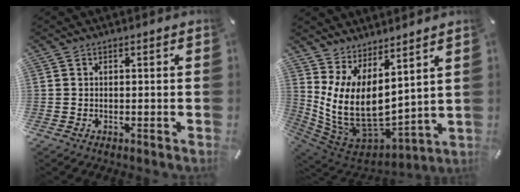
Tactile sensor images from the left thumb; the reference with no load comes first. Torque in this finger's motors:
{"motor_torque": [2.48, 2.53, 1.43, -1.34, 0.62]}